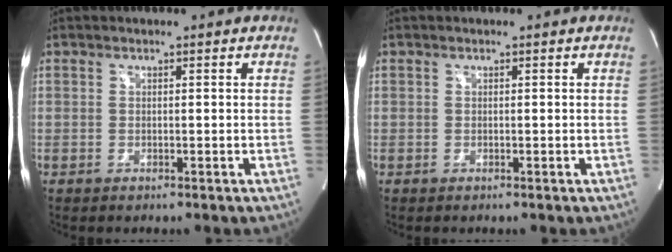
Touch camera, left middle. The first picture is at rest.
{"total": 0.0}